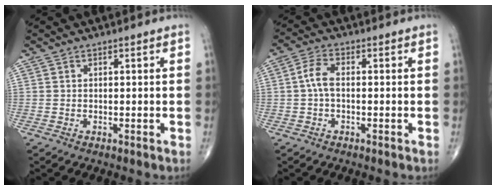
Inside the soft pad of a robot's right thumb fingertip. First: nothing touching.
{"total": 3.9, "force": [-0.1, 1.9, 3.4], "torque": [-0.077, 0.011, -0.007]}